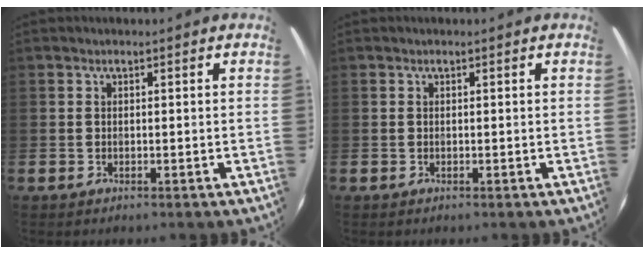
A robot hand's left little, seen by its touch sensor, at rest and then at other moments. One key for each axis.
{"total": 0.0}